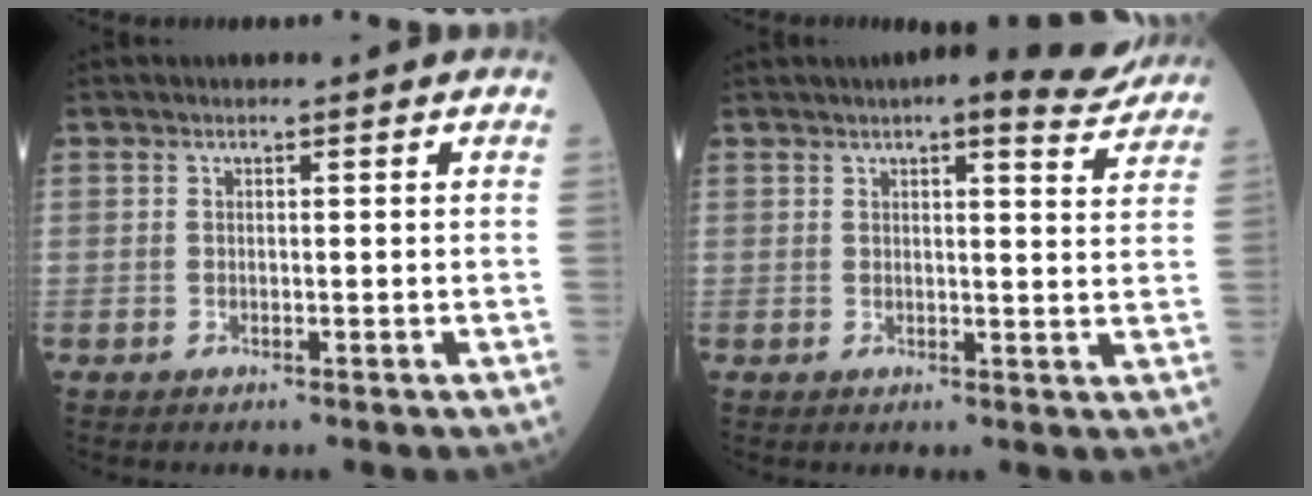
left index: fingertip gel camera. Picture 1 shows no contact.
{"total": 8.8, "force": [7.7, 1.3, 4.0], "torque": [-0.047, -0.001, 0.079]}